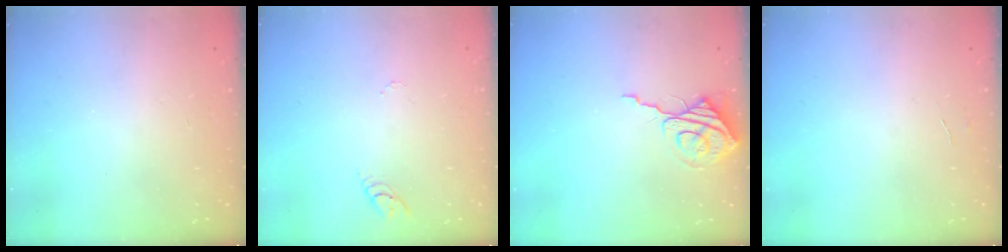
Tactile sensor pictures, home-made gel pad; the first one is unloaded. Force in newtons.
{"total": 2.9, "press": 2.9, "slide": 0.2}
{"total": 9.1, "press": 9.0, "slide": 1.0}
{"total": 3.7, "press": 3.7, "slide": 0.4}